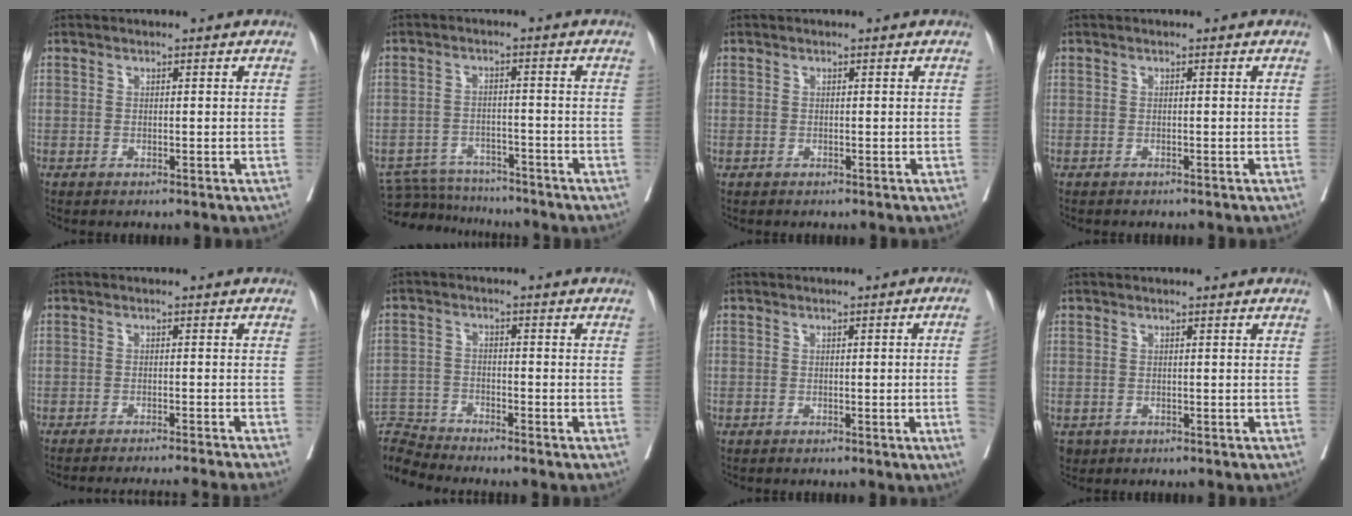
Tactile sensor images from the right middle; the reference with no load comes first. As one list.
[{"total": 8.3, "force": [-8.1, 1.7, 0.4], "torque": [-0.009, 0.003, -0.131]}, {"total": 0.0}, {"total": 0.7, "force": [-0.7, 0.2, 0.2], "torque": [-0.007, -0.001, -0.012]}, {"total": 11.4, "force": [-10.5, -1.9, 4.0], "torque": [-0.025, -0.021, -0.140]}, {"total": 6.3, "force": [-6.1, -1.1, -0.8], "torque": [0.013, 0.001, -0.118]}, {"total": 3.8, "force": [-0.9, -0.9, 3.6], "torque": [-0.043, 0.000, -0.013]}, {"total": 1.7, "force": [-0.9, 1.4, 0.3], "torque": [-0.007, 0.000, -0.012]}]